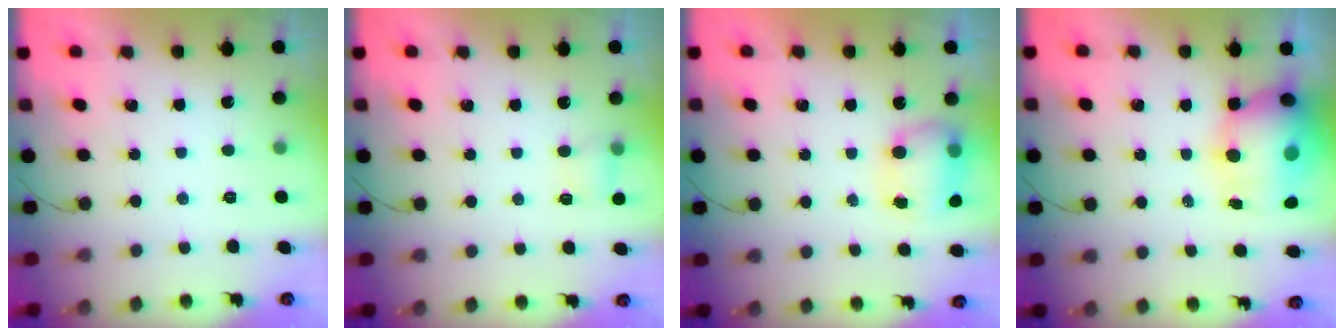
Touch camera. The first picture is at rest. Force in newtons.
{"total": 3.8, "press": 3.6, "slide": 1.1}
{"total": 7.2, "press": 7.1, "slide": 1.5}
{"total": 16.3, "press": 14.2, "slide": 8.1}